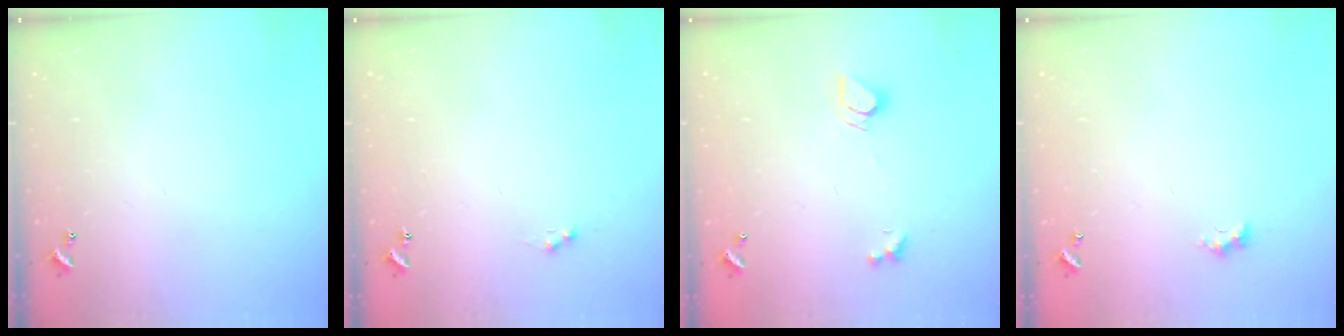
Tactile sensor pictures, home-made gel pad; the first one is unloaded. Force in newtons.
{"total": 1.0, "press": 0.9, "slide": 0.4}
{"total": 2.3, "press": 2.3, "slide": 0.2}
{"total": 2.7, "press": 2.6, "slide": 0.6}